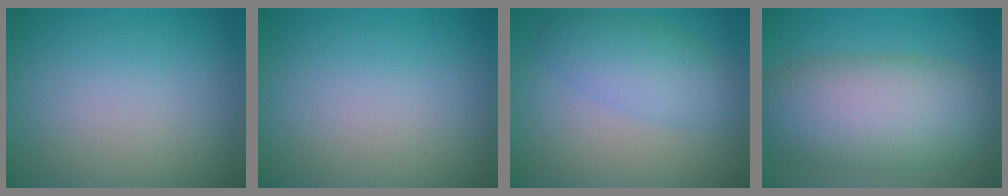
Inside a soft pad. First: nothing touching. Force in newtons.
{"total": 0.0}
{"total": 4.0, "press": 4.0, "slide": 0.1}
{"total": 9.6, "press": 9.6, "slide": 0.5}